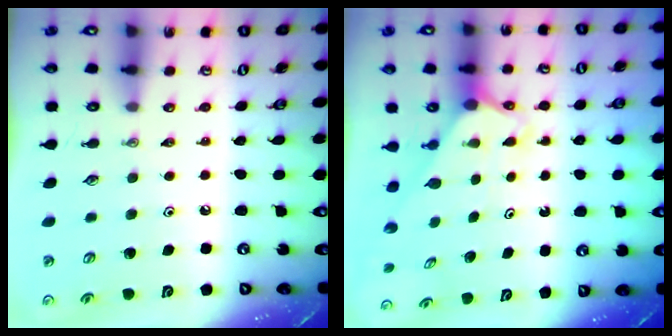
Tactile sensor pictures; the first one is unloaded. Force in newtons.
{"total": 2.4, "press": 2.4, "slide": 0.2}